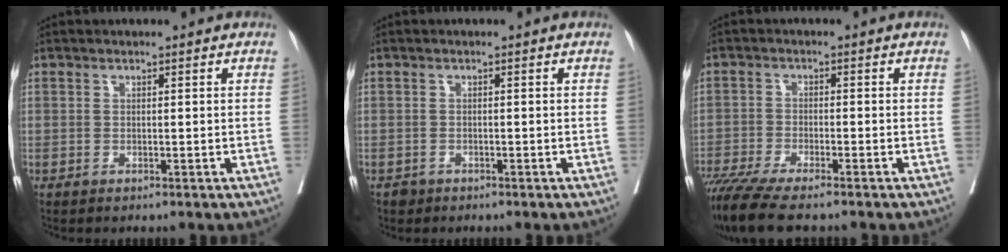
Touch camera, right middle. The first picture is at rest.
{"total": 1.1, "force": [-0.8, 0.8, -0.1], "torque": [-0.003, 0.003, -0.012]}
{"total": 9.6, "force": [-7.9, 0.8, 5.4], "torque": [-0.086, -0.022, -0.134]}